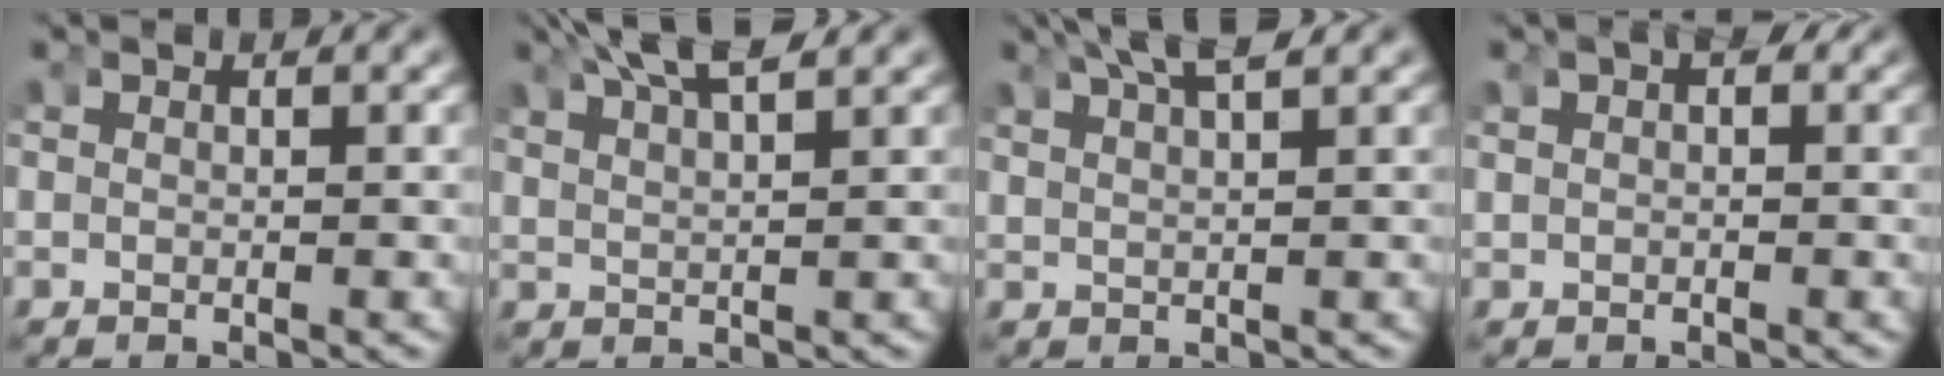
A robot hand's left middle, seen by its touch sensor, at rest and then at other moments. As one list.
[{"total": 5.1, "force": [4.1, 1.3, 2.6], "torque": [-0.057, 0.008, 0.072]}, {"total": 4.6, "force": [3.6, 1.2, 2.6], "torque": [-0.049, 0.010, 0.062]}, {"total": 1.5, "force": [0.5, 1.1, 1.0], "torque": [-0.017, 0.001, 0.007]}]